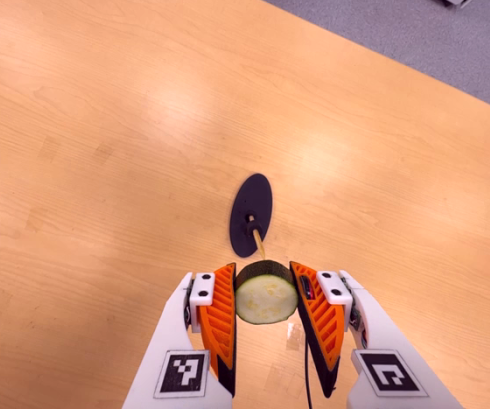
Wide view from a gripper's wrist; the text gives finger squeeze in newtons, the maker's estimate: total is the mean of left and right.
{"total": 12.3, "left": 11.0, "right": 13.6}